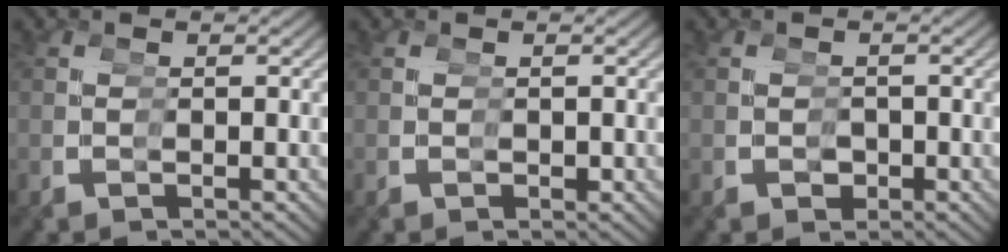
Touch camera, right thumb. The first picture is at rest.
{"total": 0.8, "force": [0.0, 0.7, 0.4], "torque": [-0.004, -0.006, 0.002]}
{"total": 2.4, "force": [-0.4, 2.1, 1.1], "torque": [-0.014, -0.016, 0.001]}